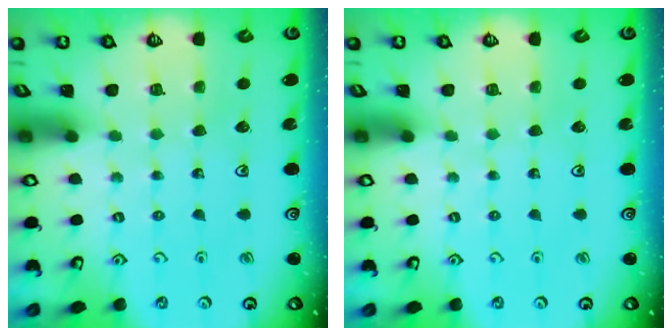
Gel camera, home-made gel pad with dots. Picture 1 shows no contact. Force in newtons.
{"total": 0.0}